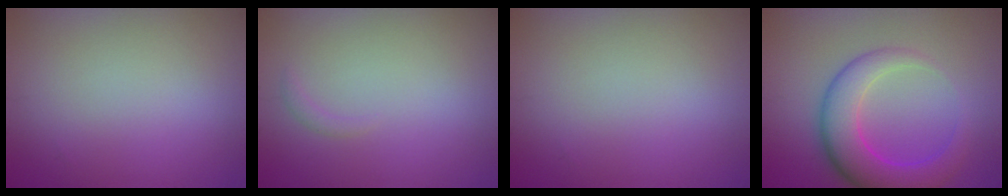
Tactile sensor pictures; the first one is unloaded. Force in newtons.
{"total": 0.6, "press": 0.6, "slide": 0.1}
{"total": 0.0}
{"total": 6.0, "press": 6.0, "slide": 0.2}